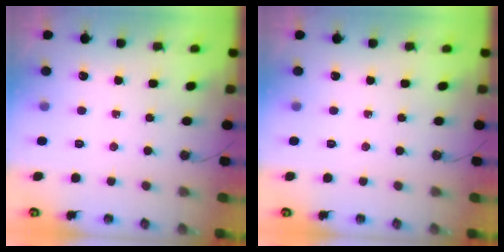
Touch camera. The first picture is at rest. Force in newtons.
{"total": 0.0}